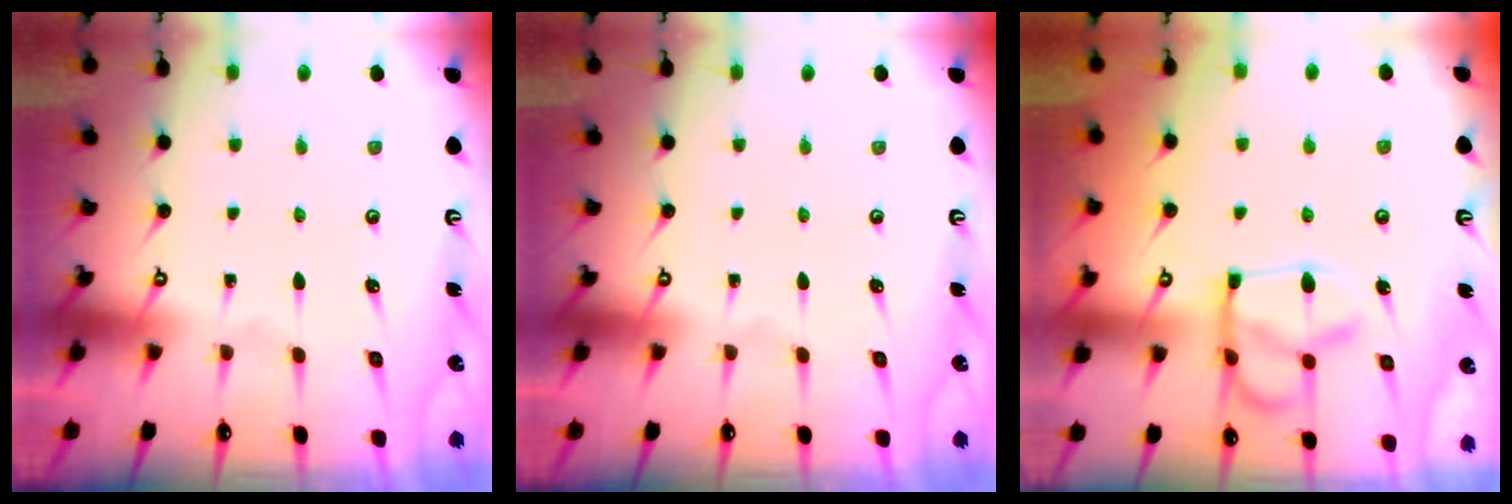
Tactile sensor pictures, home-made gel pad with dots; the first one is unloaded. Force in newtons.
{"total": 0.0}
{"total": 5.8, "press": 5.7, "slide": 1.1}